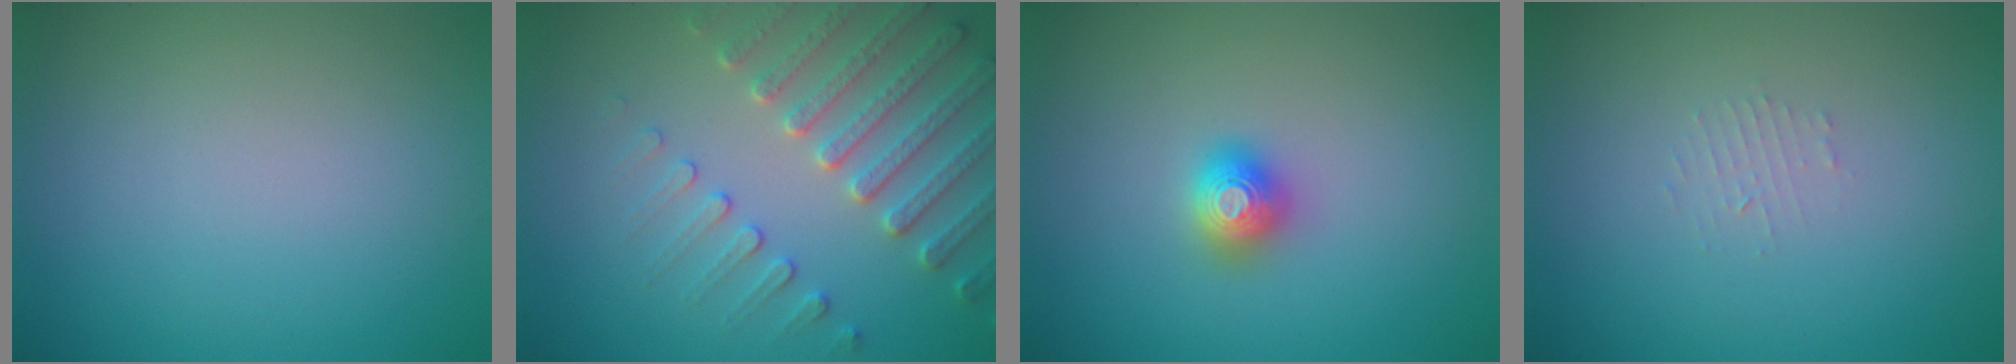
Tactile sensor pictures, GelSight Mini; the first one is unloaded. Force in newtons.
{"total": 4.5, "press": 4.4, "slide": 0.8}
{"total": 1.6, "press": 1.6, "slide": 0.2}
{"total": 0.9, "press": 0.9, "slide": 0.2}